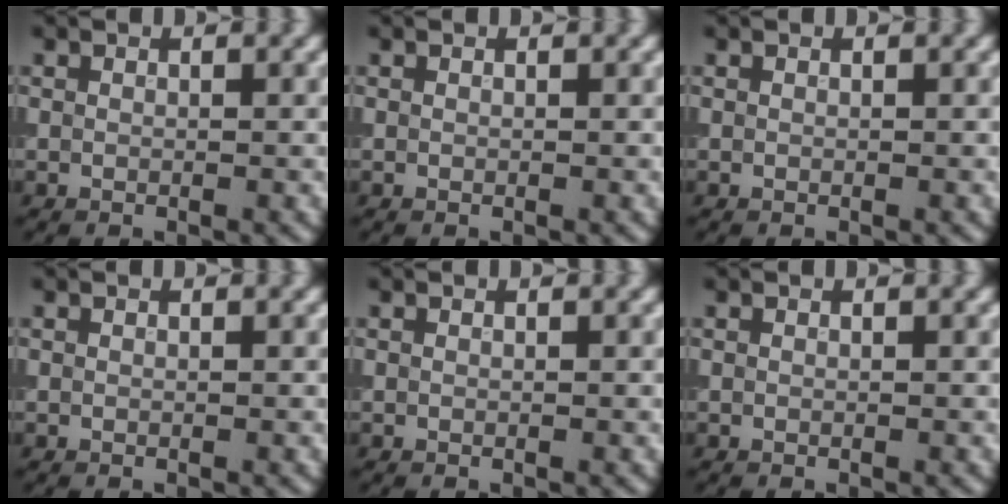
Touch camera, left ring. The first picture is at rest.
{"total": 0.0}
{"total": 0.0}
{"total": 0.0}
{"total": 0.0}
{"total": 0.0}